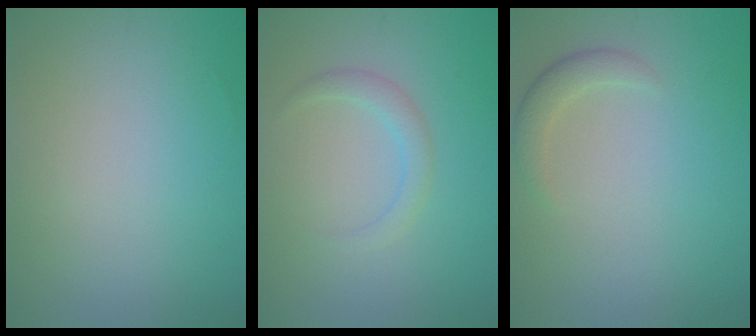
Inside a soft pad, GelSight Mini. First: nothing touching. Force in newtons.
{"total": 1.7, "press": 1.7, "slide": 0.1}
{"total": 1.8, "press": 1.8, "slide": 0.0}